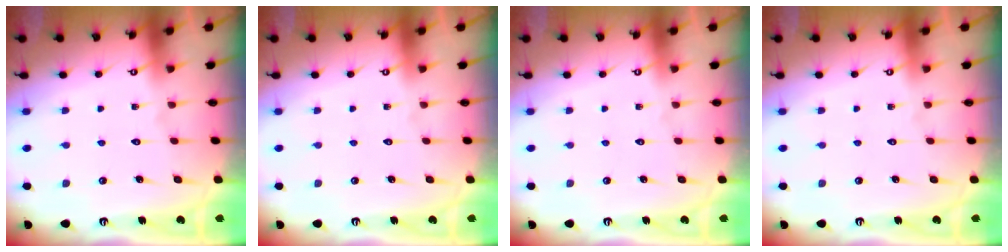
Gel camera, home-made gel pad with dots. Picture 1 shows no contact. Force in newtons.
{"total": 0.0}
{"total": 0.0}
{"total": 0.0}